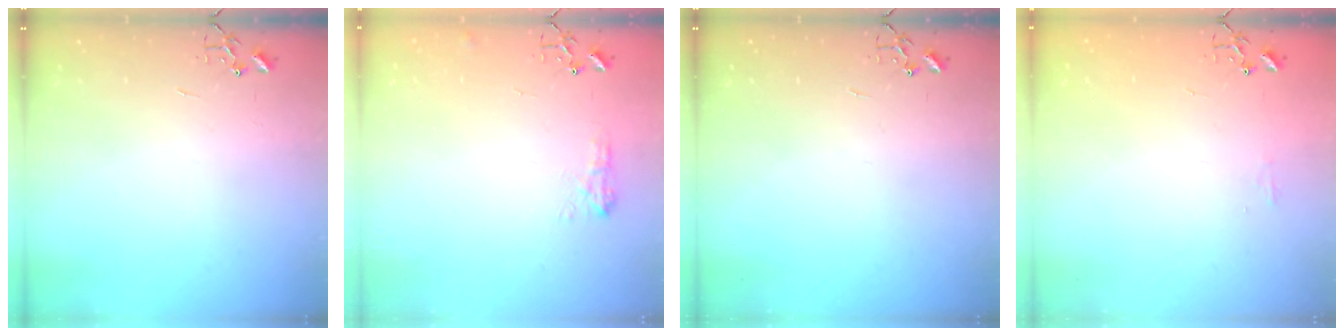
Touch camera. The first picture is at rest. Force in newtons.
{"total": 8.0, "press": 7.9, "slide": 0.7}
{"total": 0.0}
{"total": 4.5, "press": 4.4, "slide": 0.7}